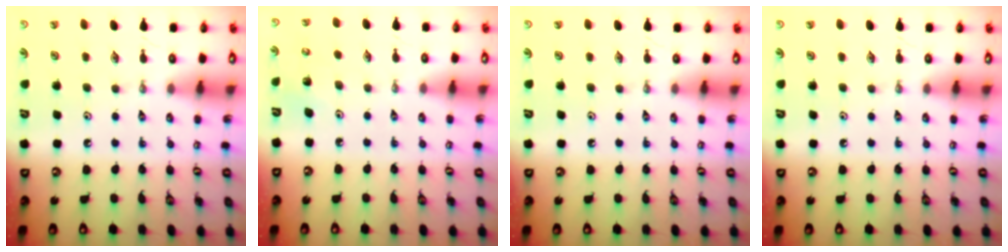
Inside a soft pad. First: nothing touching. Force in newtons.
{"total": 4.2, "press": 4.0, "slide": 1.1}
{"total": 0.0}
{"total": 0.0}